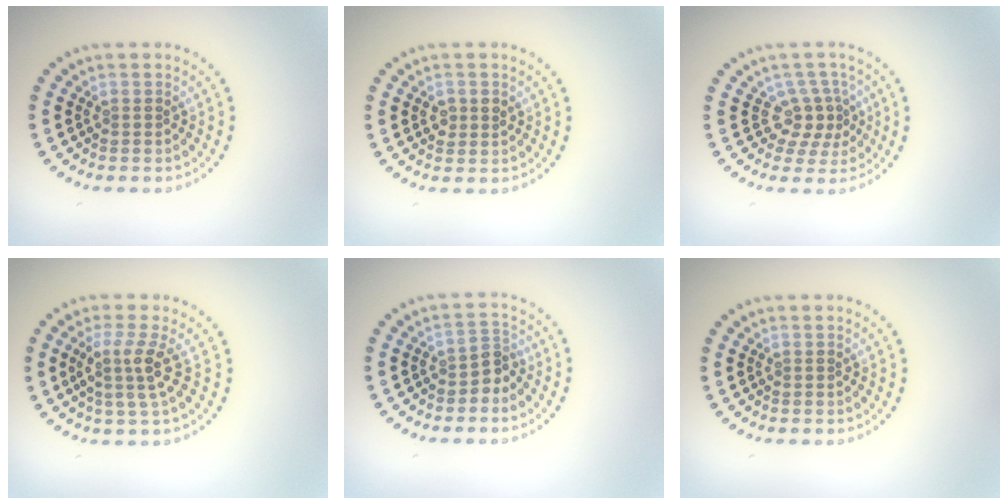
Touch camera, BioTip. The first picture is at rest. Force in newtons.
{"total": 1.4, "press": 1.4, "slide": 0.2}
{"total": 2.8, "press": 2.1, "slide": 1.9}
{"total": 3.0, "press": 2.3, "slide": 2.0}
{"total": 2.1, "press": 1.6, "slide": 1.3}
{"total": 0.0}